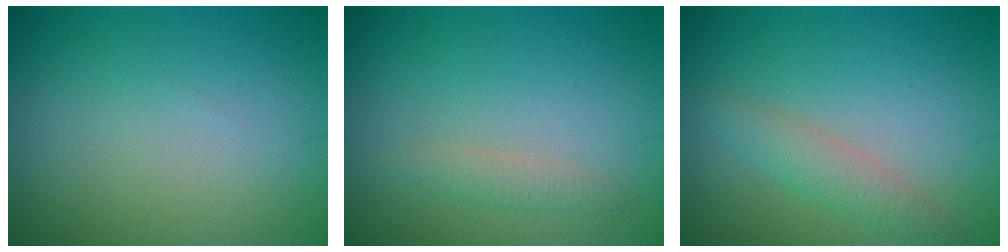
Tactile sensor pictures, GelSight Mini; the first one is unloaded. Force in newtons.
{"total": 1.3, "press": 1.3, "slide": 0.1}
{"total": 2.2, "press": 2.2, "slide": 0.1}